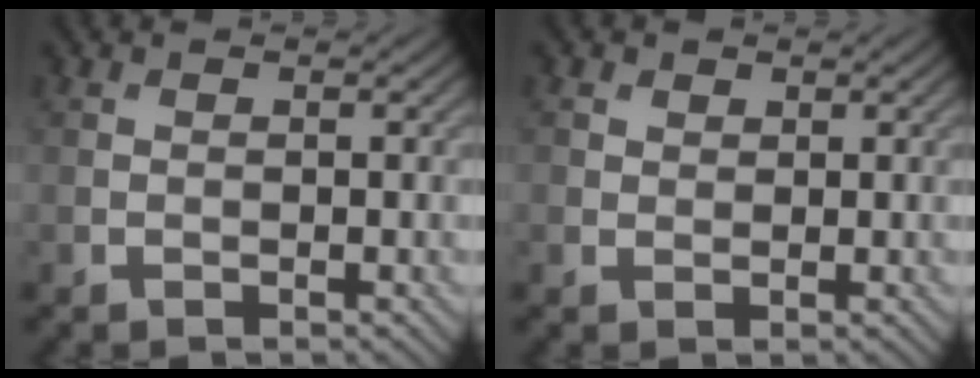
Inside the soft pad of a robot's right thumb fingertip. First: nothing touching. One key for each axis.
{"total": 1.4, "fx": 0.8, "fy": 1.1, "fz": 0.3, "tx": -0.005, "ty": 0.001, "tz": 0.012}